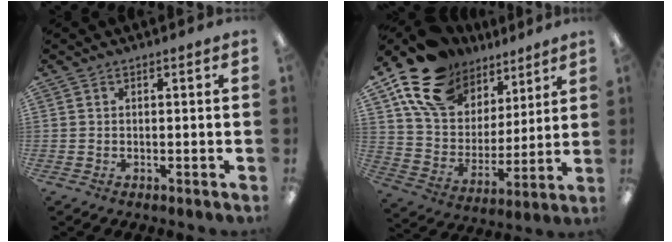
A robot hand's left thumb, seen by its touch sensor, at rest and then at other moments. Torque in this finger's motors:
{"motor_torque": [0.63, 0.75, 1.32, -1.45, 0.16]}